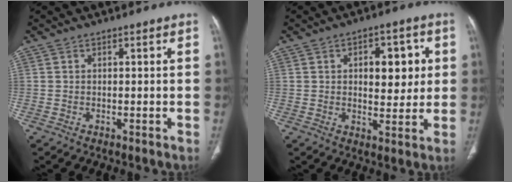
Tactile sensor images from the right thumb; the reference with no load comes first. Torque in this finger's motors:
{"motor_torque": [-0.35, 0.40, -0.25, 0.30, 0.10]}